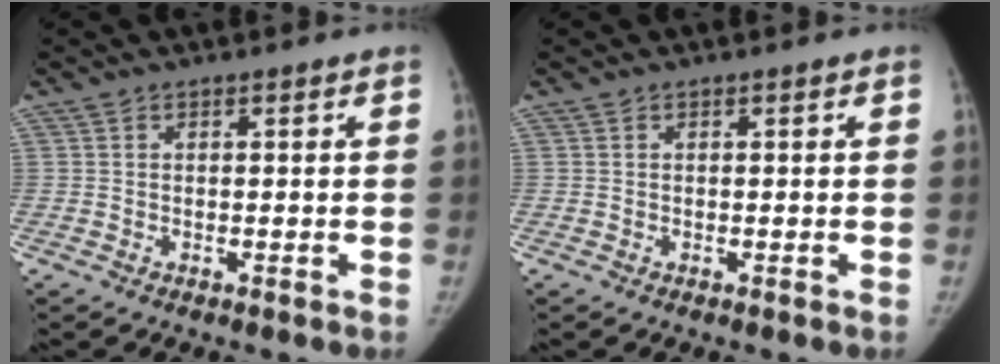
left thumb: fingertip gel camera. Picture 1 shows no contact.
{"total": 0.0}